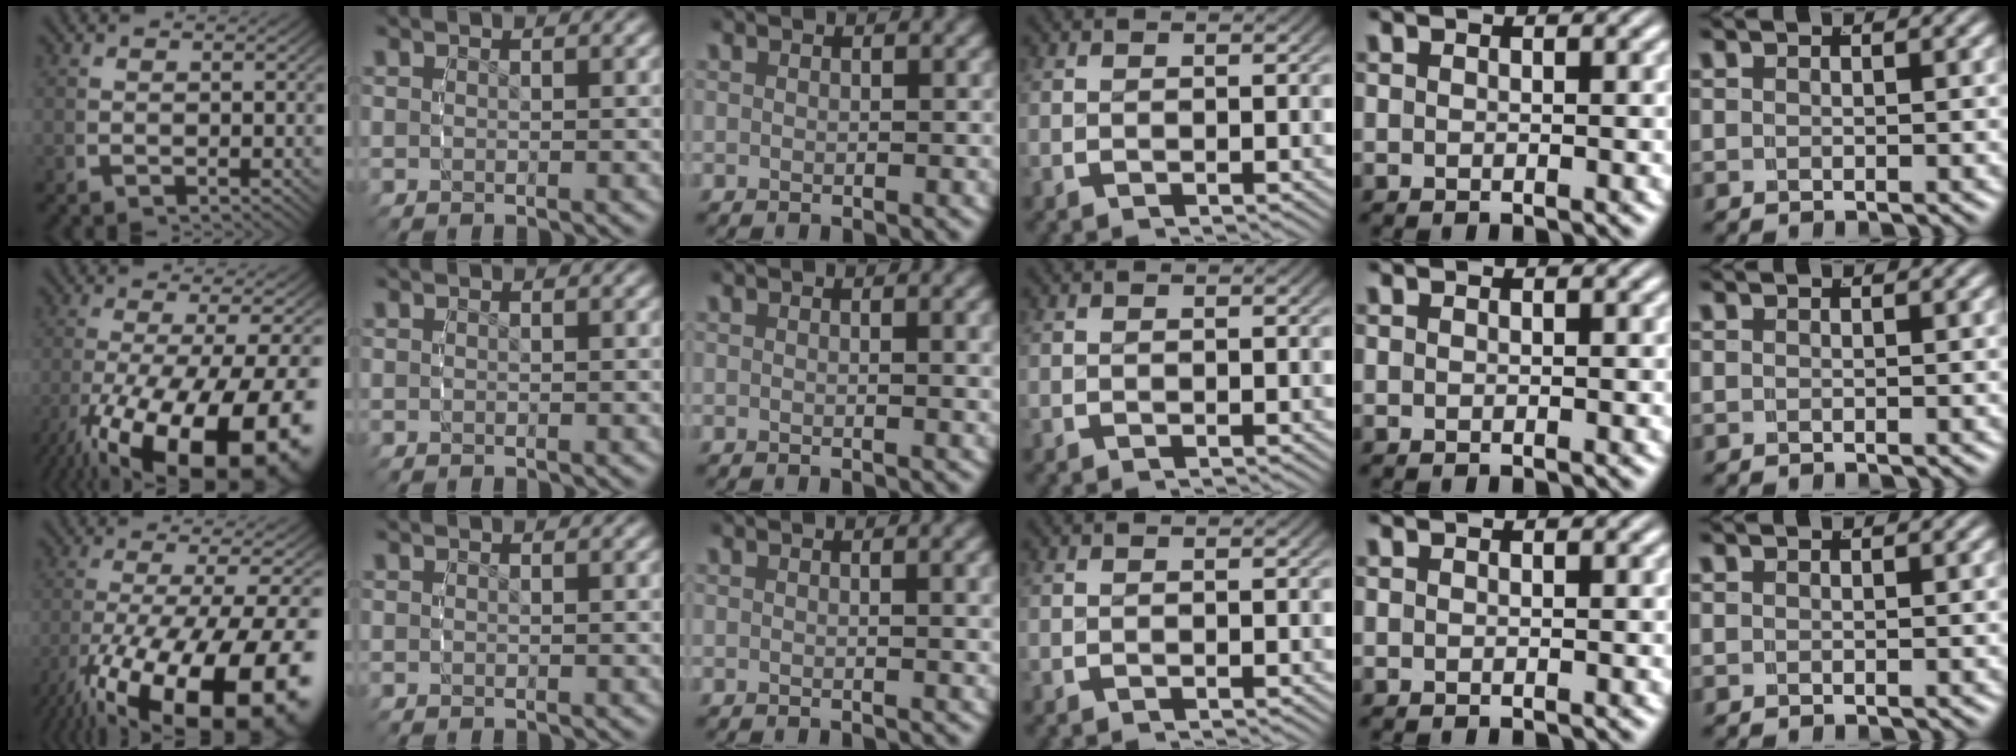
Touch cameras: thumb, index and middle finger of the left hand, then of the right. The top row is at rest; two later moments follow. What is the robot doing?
{"motion": "grasp_and_lifting", "object": "dispenser bottle"}